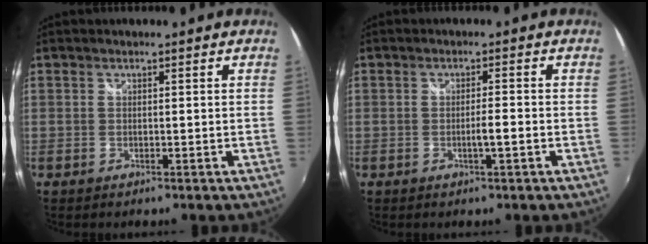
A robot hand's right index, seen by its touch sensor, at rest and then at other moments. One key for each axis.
{"total": 2.2, "fx": -0.9, "fy": -0.2, "fz": 2.0, "tx": -0.033, "ty": -0.002, "tz": -0.016}